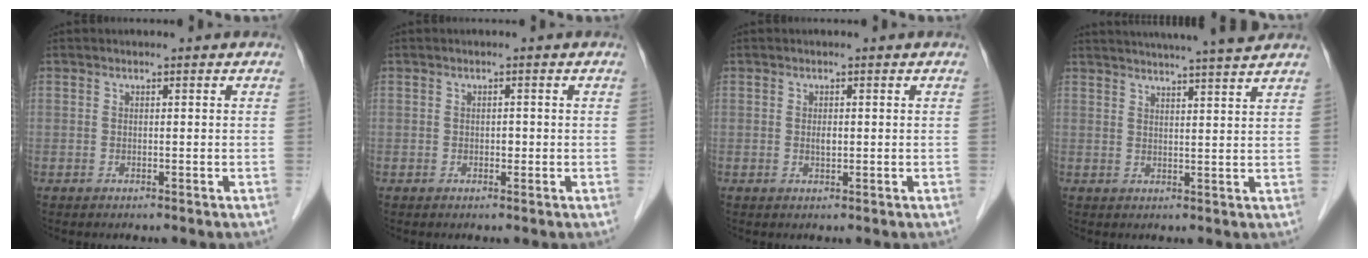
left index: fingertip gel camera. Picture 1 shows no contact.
{"total": 0.8, "force": [-0.1, 0.6, 0.6], "torque": [-0.008, 0.002, -0.003]}
{"total": 1.0, "force": [0.1, 0.4, 0.9], "torque": [-0.017, -0.001, 0.003]}
{"total": 13.4, "force": [12.1, -0.6, 5.8], "torque": [-0.095, 0.008, 0.155]}